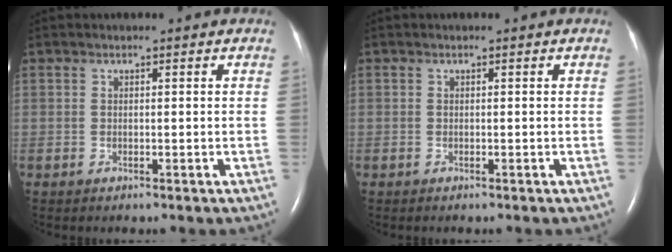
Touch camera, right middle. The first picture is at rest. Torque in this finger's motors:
{"motor_torque": [1.14, -1.00, 0.72, 0.06]}